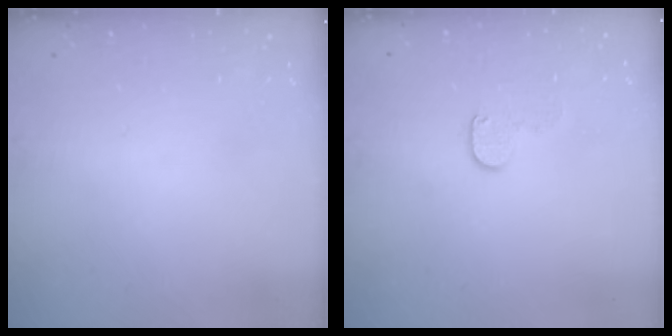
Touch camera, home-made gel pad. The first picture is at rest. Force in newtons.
{"total": 4.5, "press": 4.5, "slide": 0.5}